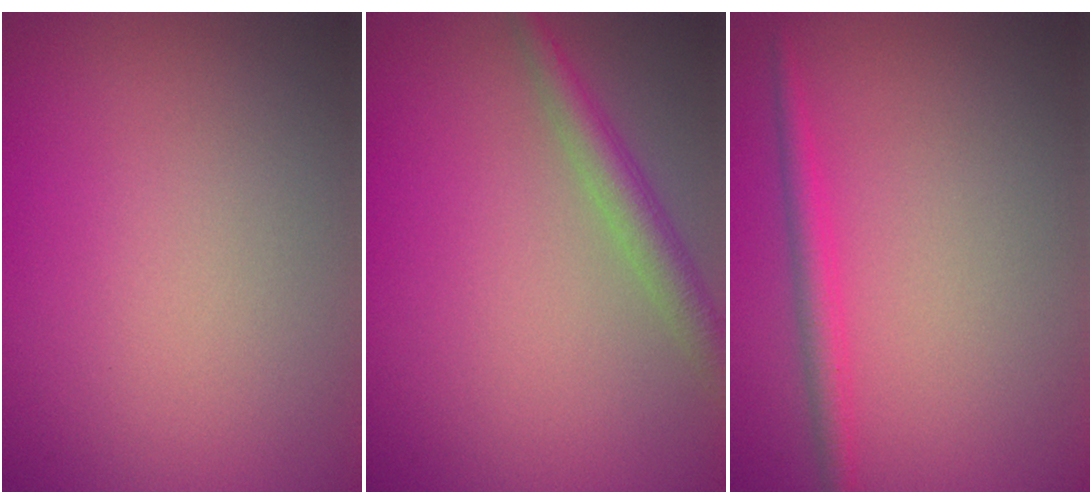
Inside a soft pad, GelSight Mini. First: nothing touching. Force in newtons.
{"total": 2.9, "press": 2.9, "slide": 0.1}
{"total": 1.8, "press": 1.8, "slide": 0.1}